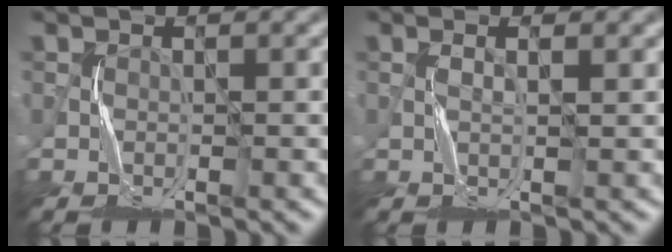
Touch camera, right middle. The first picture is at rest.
{"total": 1.1, "force": [0.4, -0.3, 1.0], "torque": [-0.021, -0.001, 0.008]}